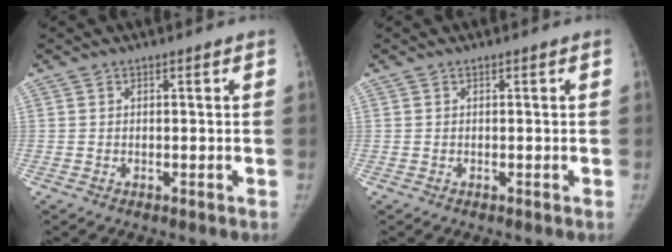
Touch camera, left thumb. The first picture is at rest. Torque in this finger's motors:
{"motor_torque": [0.01, -0.01, 0.03, -0.01, 0.01]}